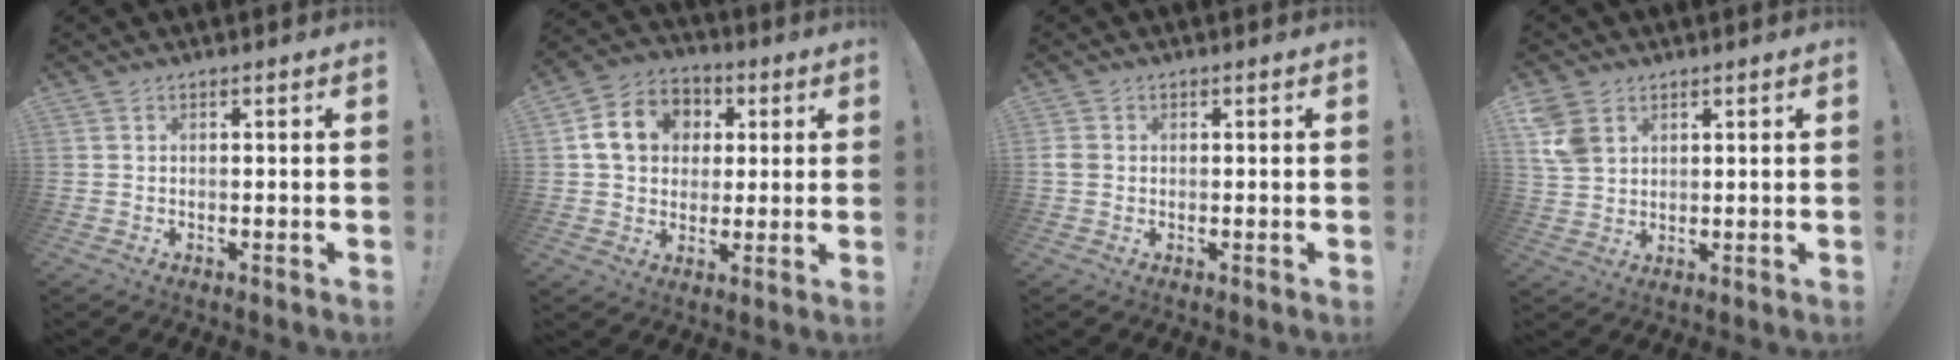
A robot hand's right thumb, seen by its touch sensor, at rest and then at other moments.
{"total": 13.7, "force": [3.1, 11.5, 6.7], "torque": [-0.096, 0.008, 0.067]}
{"total": 2.1, "force": [0.0, 1.8, 1.2], "torque": [-0.026, 0.007, 0.003]}
{"total": 7.5, "force": [3.4, 5.6, 3.6], "torque": [-0.081, -0.007, 0.069]}